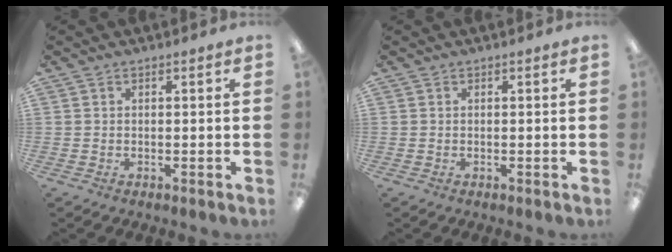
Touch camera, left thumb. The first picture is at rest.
{"total": 0.0}